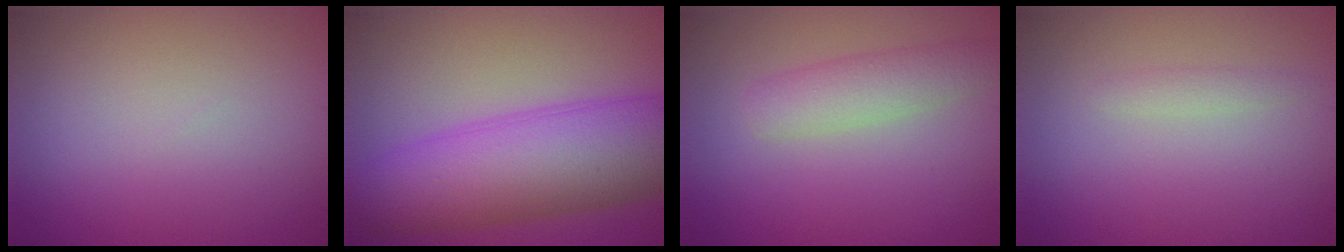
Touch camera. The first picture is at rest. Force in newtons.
{"total": 10.3, "press": 10.3, "slide": 0.1}
{"total": 3.0, "press": 3.0, "slide": 0.1}
{"total": 0.9, "press": 0.9, "slide": 0.1}